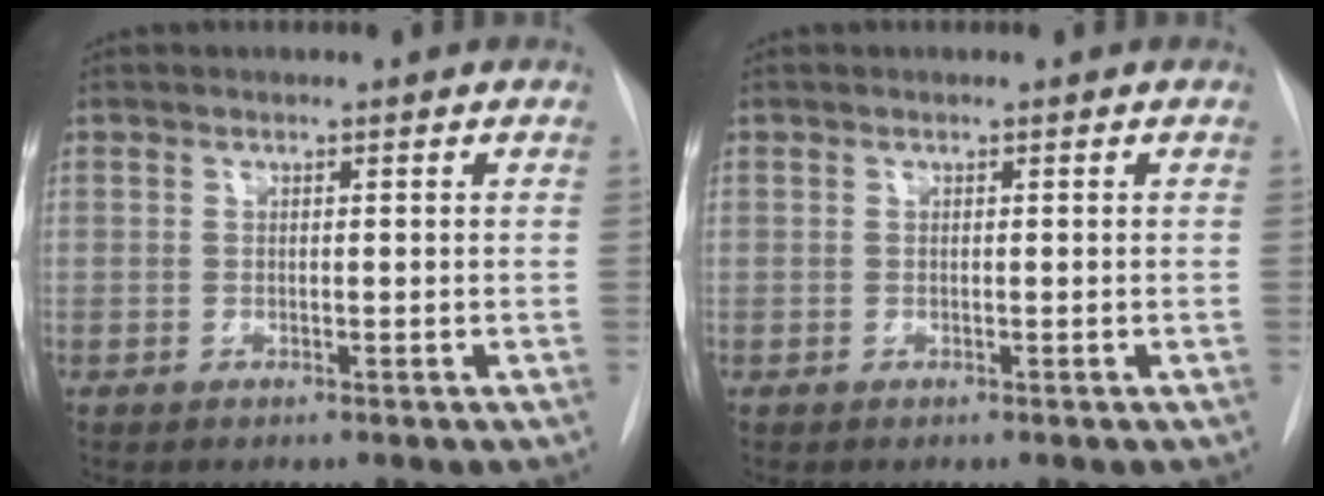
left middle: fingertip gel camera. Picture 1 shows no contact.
{"total": 0.0}